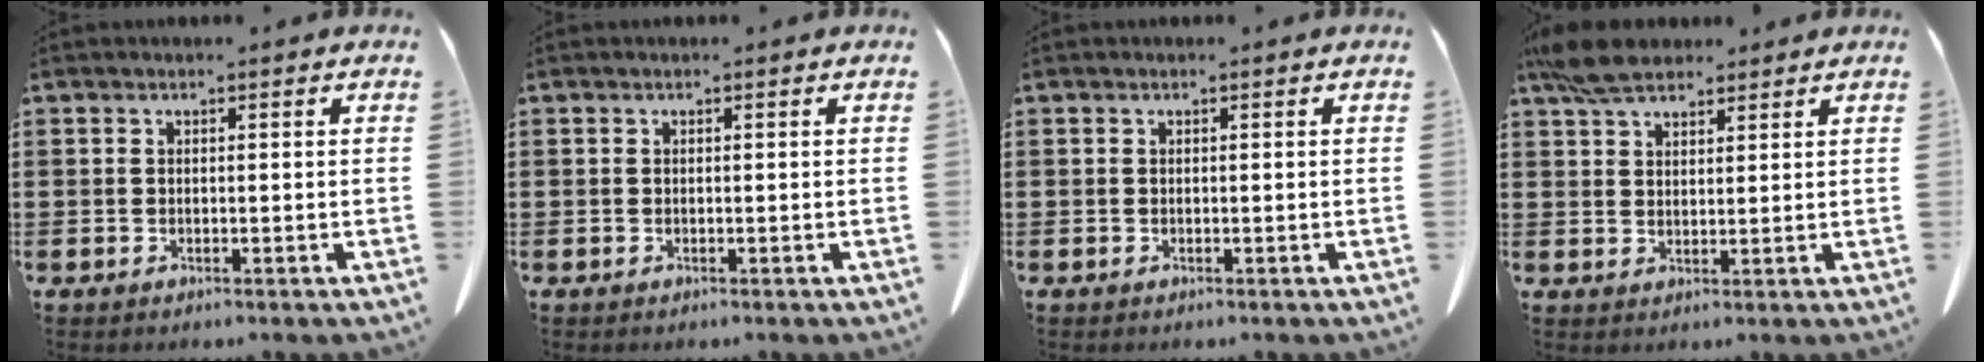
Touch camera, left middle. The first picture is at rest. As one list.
[{"total": 0.0}, {"total": 0.0}, {"total": 6.3, "force": [5.1, 2.3, 2.9], "torque": [-0.071, -0.004, 0.098]}]